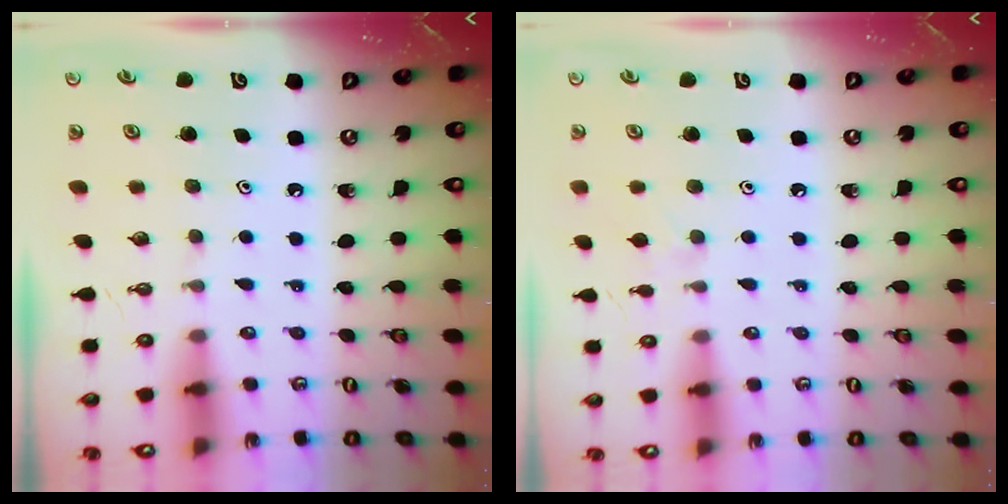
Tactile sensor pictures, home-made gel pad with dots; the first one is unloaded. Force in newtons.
{"total": 5.1, "press": 5.1, "slide": 0.8}